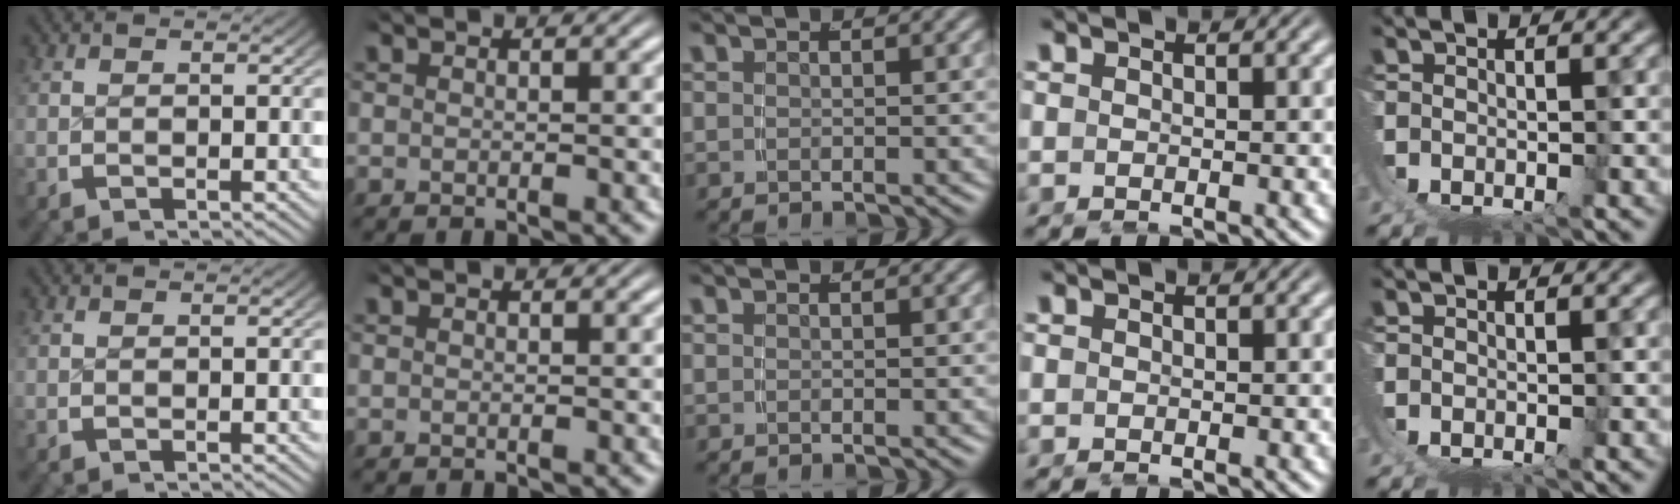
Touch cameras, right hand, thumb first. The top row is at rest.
{}